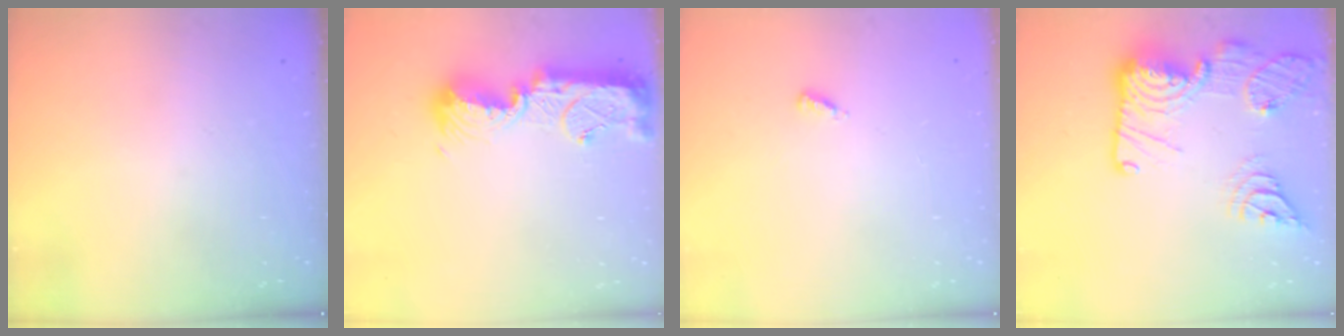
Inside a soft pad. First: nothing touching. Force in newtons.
{"total": 13.1, "press": 13.1, "slide": 0.8}
{"total": 3.2, "press": 3.2, "slide": 0.5}
{"total": 22.9, "press": 22.8, "slide": 2.3}